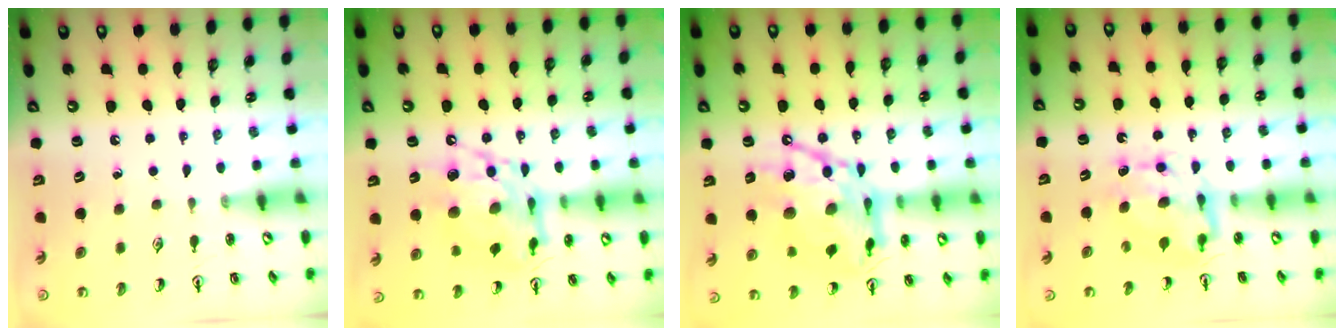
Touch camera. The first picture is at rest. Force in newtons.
{"total": 14.0, "press": 13.9, "slide": 1.6}
{"total": 19.5, "press": 19.3, "slide": 2.2}
{"total": 8.2, "press": 8.2, "slide": 0.8}